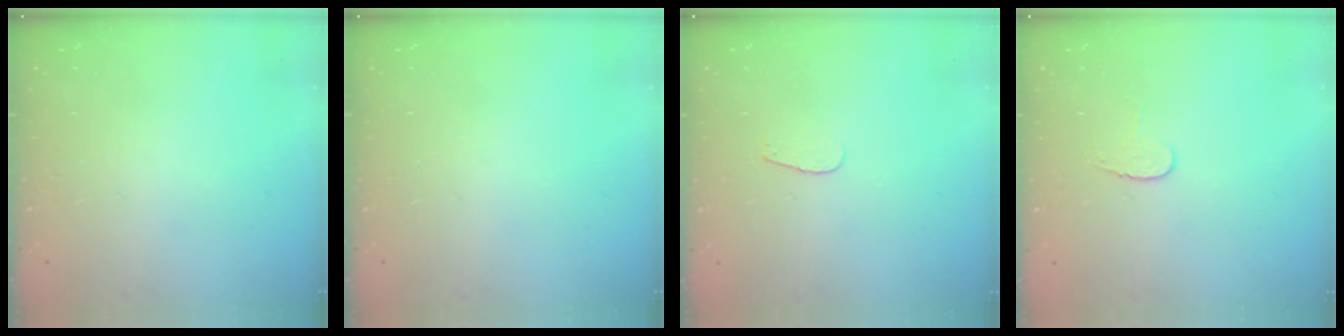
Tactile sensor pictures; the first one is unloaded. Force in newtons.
{"total": 0.0}
{"total": 2.8, "press": 2.8, "slide": 0.2}
{"total": 4.4, "press": 4.4, "slide": 0.5}